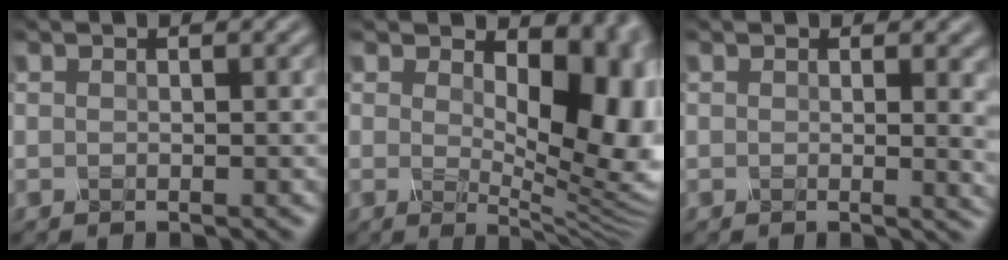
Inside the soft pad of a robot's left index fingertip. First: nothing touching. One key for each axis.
{"total": 10.2, "fx": 1.4, "fy": 5.3, "fz": 8.6, "tx": -0.113, "ty": -0.014, "tz": 0.031}
{"total": 2.4, "fx": 0.5, "fy": 0.8, "fz": 2.2, "tx": -0.026, "ty": -0.006, "tz": 0.008}